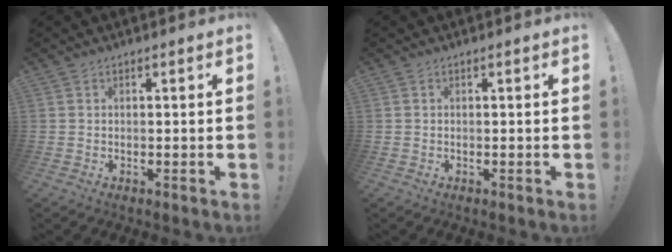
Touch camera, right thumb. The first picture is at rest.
{"total": 0.0}